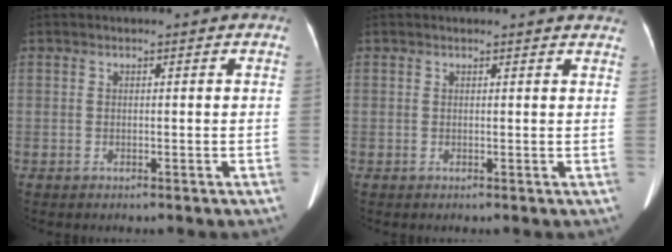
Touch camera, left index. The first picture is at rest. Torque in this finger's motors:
{"motor_torque": [0.37, -0.38, -0.03, 0.00]}